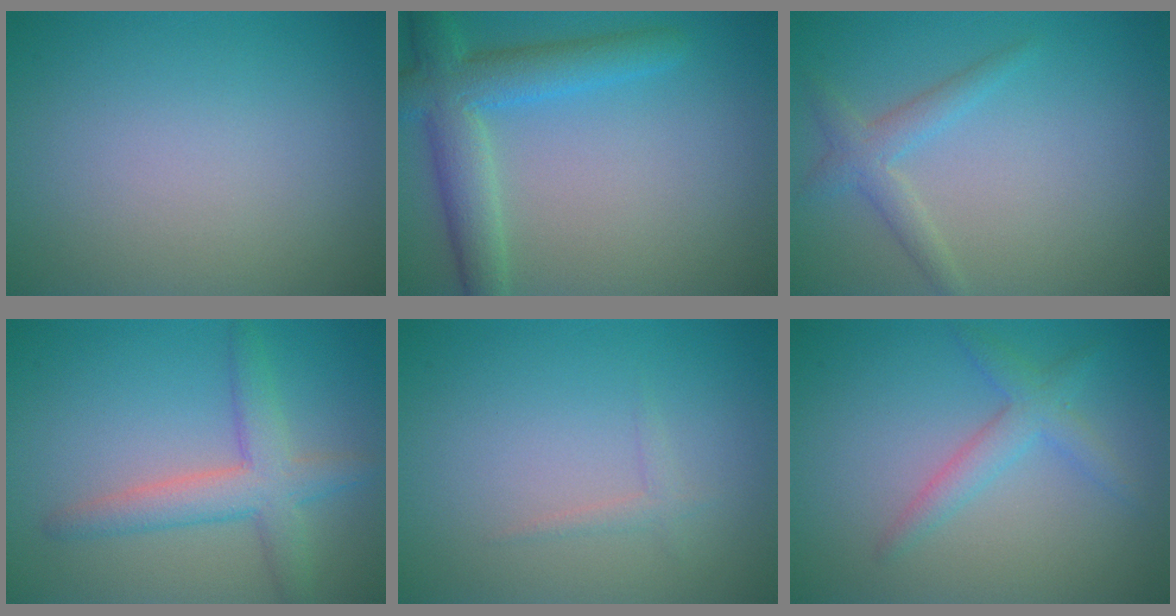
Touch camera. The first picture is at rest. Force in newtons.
{"total": 5.6, "press": 5.6, "slide": 0.2}
{"total": 3.3, "press": 3.3, "slide": 0.2}
{"total": 4.3, "press": 4.3, "slide": 0.2}
{"total": 0.9, "press": 0.9, "slide": 0.1}
{"total": 2.5, "press": 2.5, "slide": 0.1}